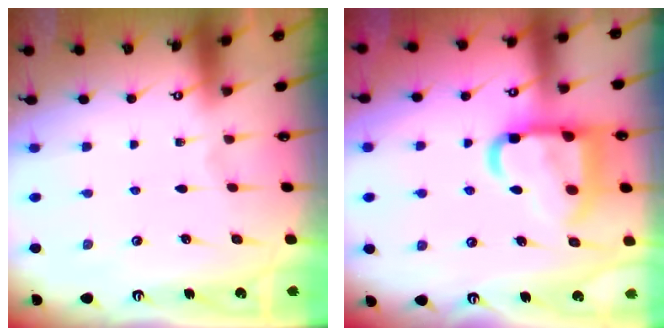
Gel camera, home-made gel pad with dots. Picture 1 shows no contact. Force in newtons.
{"total": 17.2, "press": 17.2, "slide": 1.6}